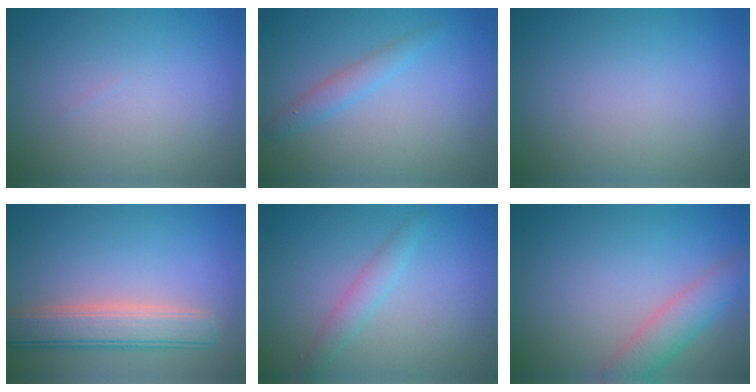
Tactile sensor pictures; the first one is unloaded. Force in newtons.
{"total": 1.6, "press": 1.6, "slide": 0.1}
{"total": 0.0}
{"total": 4.8, "press": 4.8, "slide": 0.6}
{"total": 1.7, "press": 1.7, "slide": 0.1}
{"total": 3.6, "press": 3.6, "slide": 0.1}